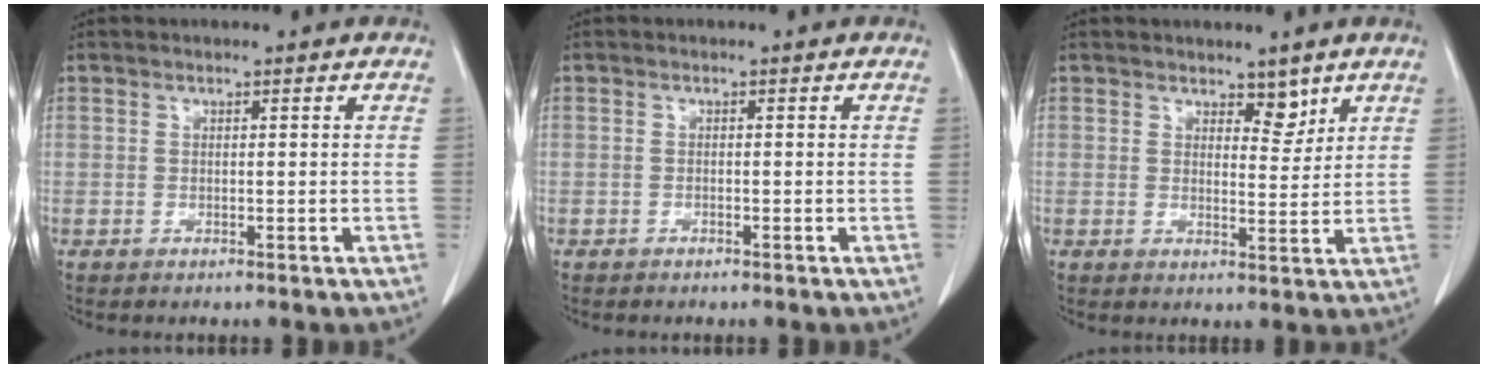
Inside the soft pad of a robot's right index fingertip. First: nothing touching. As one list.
[{"total": 0.0}, {"total": 3.7, "force": [2.7, 1.9, 1.8], "torque": [-0.016, -0.005, 0.040]}]